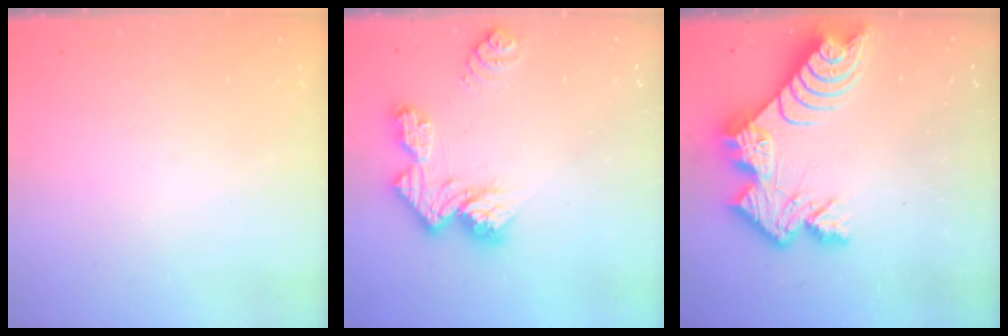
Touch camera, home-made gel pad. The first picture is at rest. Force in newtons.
{"total": 12.0, "press": 12.0, "slide": 1.0}
{"total": 13.7, "press": 13.7, "slide": 1.1}